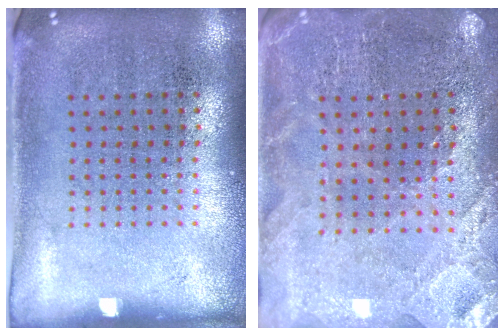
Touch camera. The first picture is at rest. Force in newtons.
{"total": 1.0, "press": 1.0, "slide": 0.1}